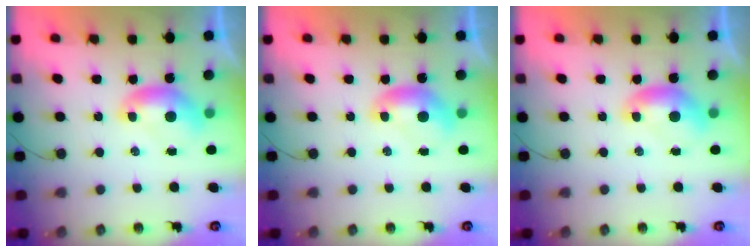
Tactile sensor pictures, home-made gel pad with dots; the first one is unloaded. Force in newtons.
{"total": 0.0}
{"total": 0.0}